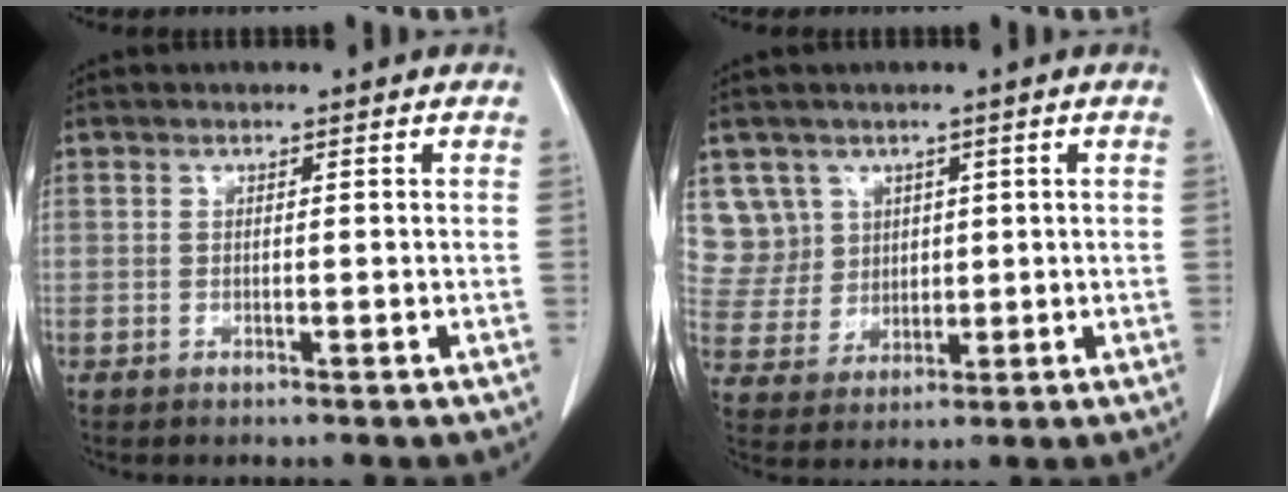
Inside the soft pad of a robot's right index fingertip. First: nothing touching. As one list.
[{"total": 7.2, "force": [3.7, 6.2, -0.3], "torque": [0.007, 0.017, 0.087]}]